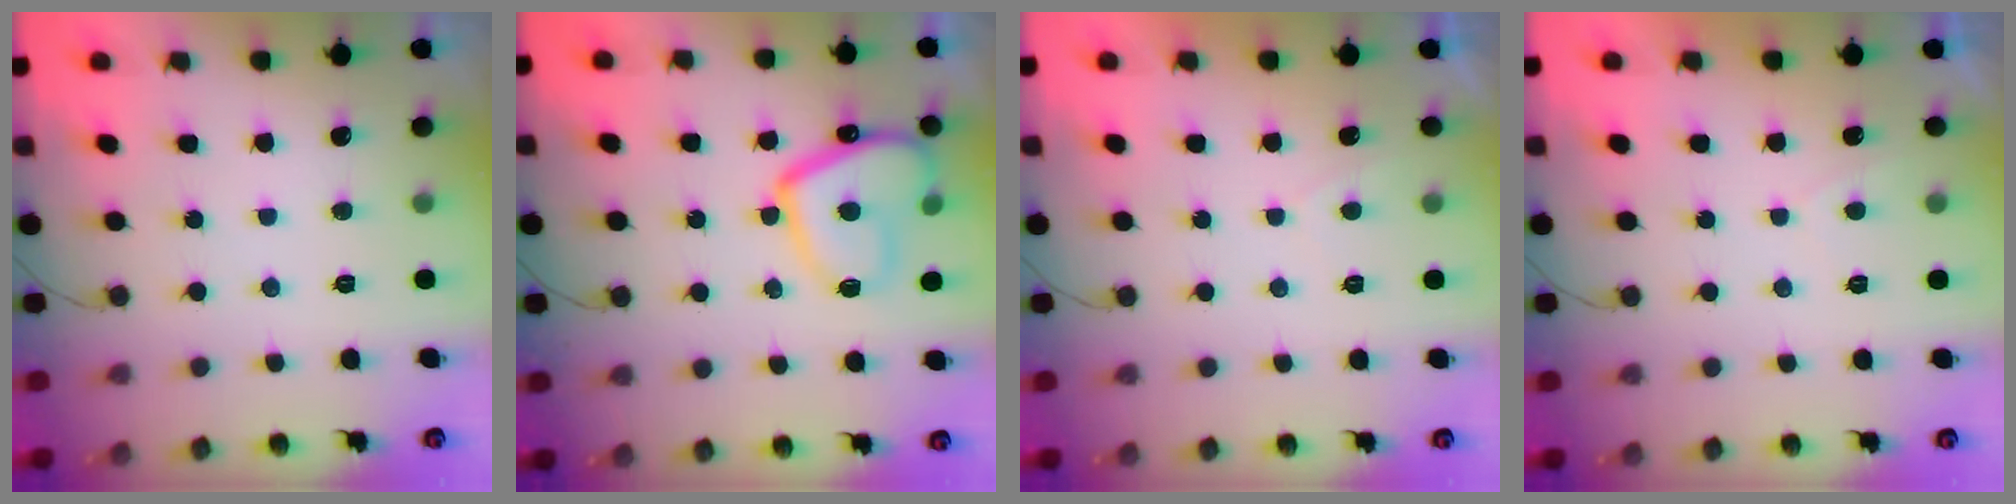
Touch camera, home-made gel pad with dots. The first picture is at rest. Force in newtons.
{"total": 14.4, "press": 14.3, "slide": 1.6}
{"total": 0.6, "press": 0.4, "slide": 0.4}
{"total": 0.6, "press": 0.4, "slide": 0.4}